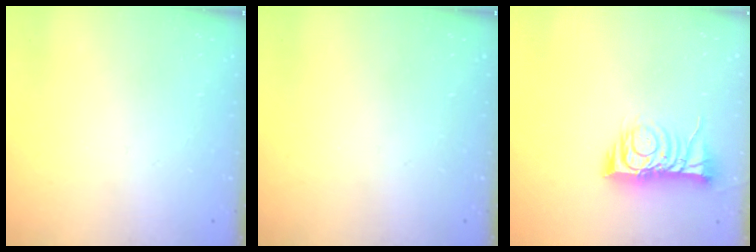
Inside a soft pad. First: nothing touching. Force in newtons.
{"total": 0.0}
{"total": 10.0, "press": 10.0, "slide": 0.3}